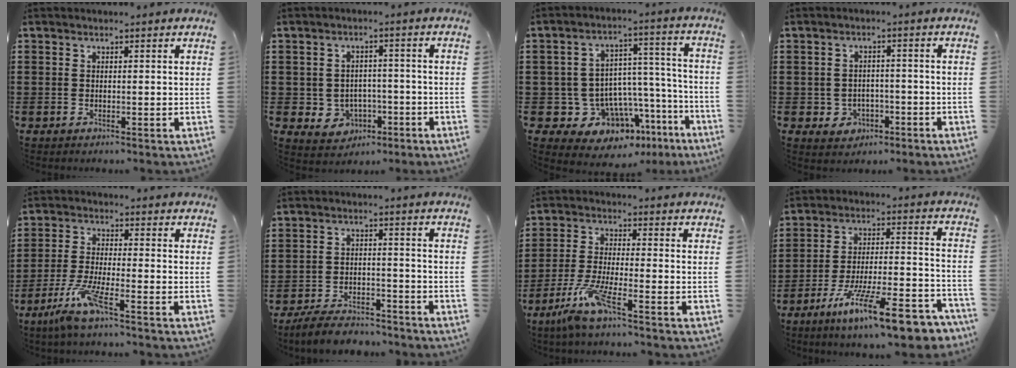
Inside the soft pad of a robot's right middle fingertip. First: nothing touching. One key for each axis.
{"total": 3.4, "fx": -1.4, "fy": 3.0, "fz": 1.1, "tx": -0.032, "ty": 0.004, "tz": -0.028}
{"total": 8.7, "fx": -6.0, "fy": 6.1, "fz": 1.5, "tx": -0.046, "ty": 0.007, "tz": -0.100}
{"total": 2.2, "fx": -1.3, "fy": 1.7, "fz": 0.6, "tx": -0.020, "ty": 0.000, "tz": -0.030}
{"total": 6.8, "fx": -4.3, "fy": 0.8, "fz": 5.3, "tx": -0.118, "ty": -0.014, "tz": -0.082}
{"total": 5.2, "fx": -5.0, "fy": 0.9, "fz": 1.1, "tx": -0.025, "ty": 0.008, "tz": -0.099}
{"total": 7.0, "fx": -4.6, "fy": 0.7, "fz": 5.3, "tx": -0.118, "ty": -0.016, "tz": -0.087}
{"total": 14.6, "fx": -10.8, "fy": 1.9, "fz": 9.6, "tx": -0.157, "ty": 0.034, "tz": -0.190}